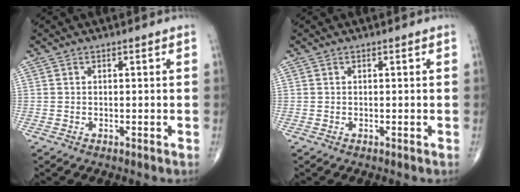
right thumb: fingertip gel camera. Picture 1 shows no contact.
{"total": 0.0}